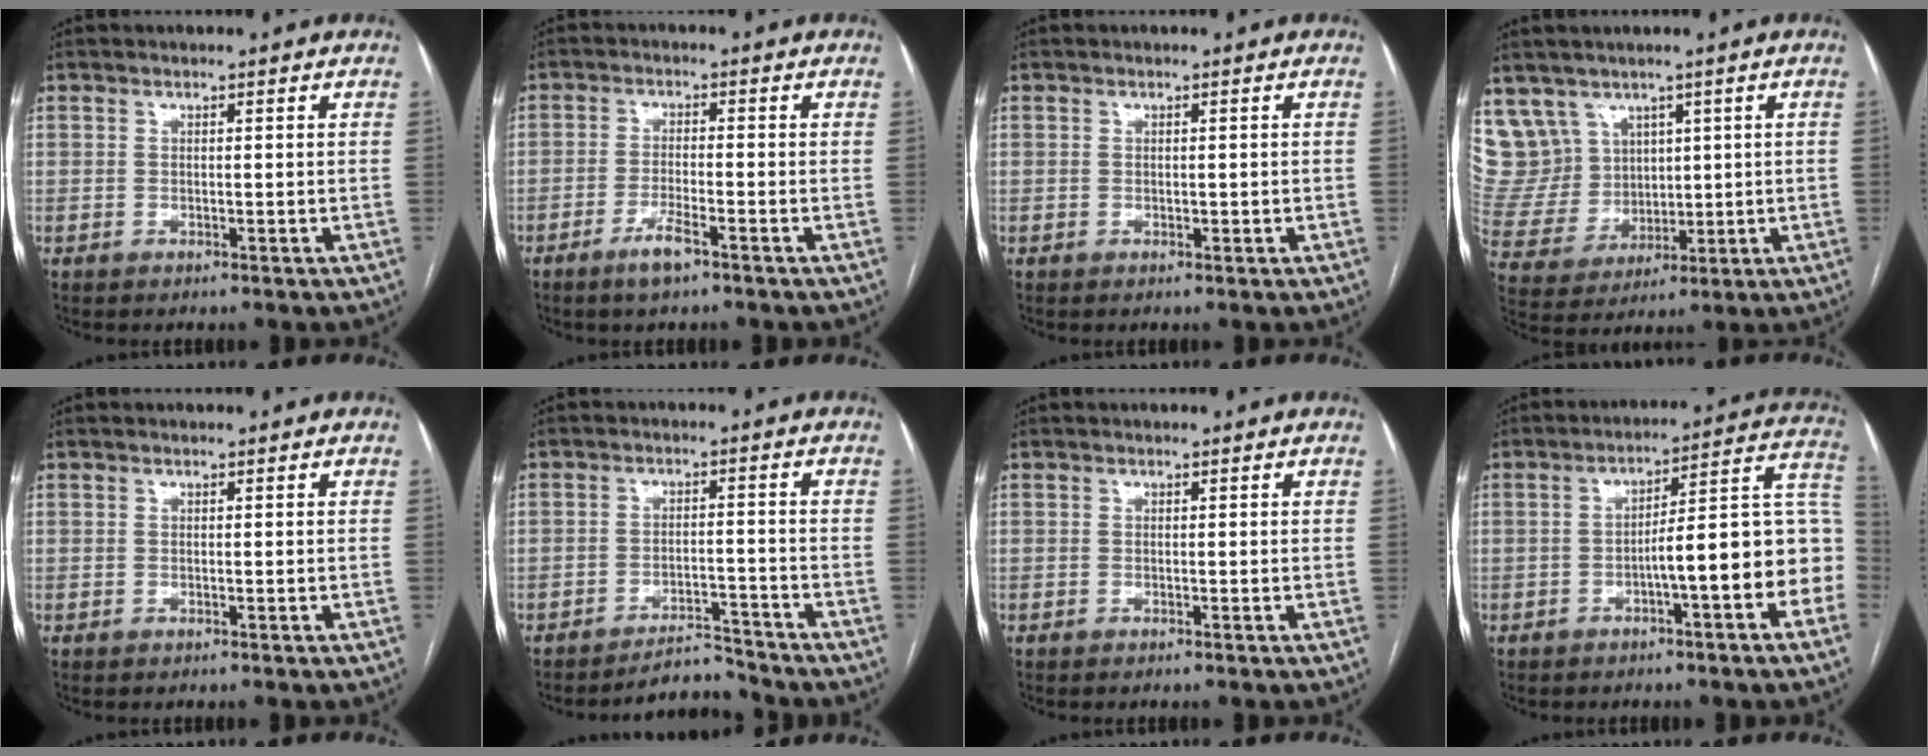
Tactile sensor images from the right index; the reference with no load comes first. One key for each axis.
{"total": 4.0, "fx": -2.7, "fy": 0.5, "fz": 3.0, "tx": -0.060, "ty": -0.003, "tz": -0.051}
{"total": 0.7, "fx": -0.1, "fy": 0.5, "fz": 0.5, "tx": -0.010, "ty": 0.002, "tz": 0.000}
{"total": 9.9, "fx": 5.9, "fy": 8.0, "fz": 0.7, "tx": -0.037, "ty": 0.046, "tz": 0.139}
{"total": 0.0}
{"total": 4.4, "fx": -4.4, "fy": 0.4, "fz": -0.4, "tx": 0.012, "ty": 0.007, "tz": -0.070}
{"total": 0.0}
{"total": 13.5, "fx": -3.9, "fy": 1.7, "fz": 12.7, "tx": -0.158, "ty": 0.042, "tz": -0.052}